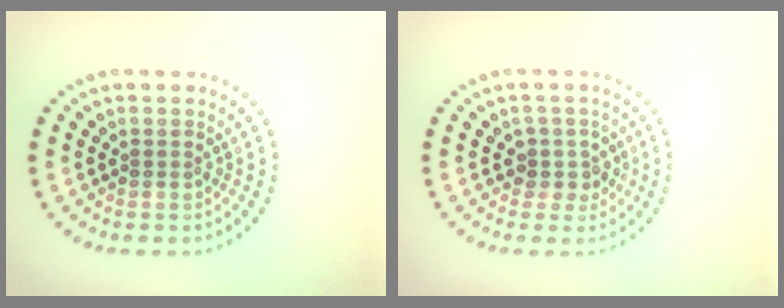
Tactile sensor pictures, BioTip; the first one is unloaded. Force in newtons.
{"total": 1.9, "press": 1.6, "slide": 1.0}